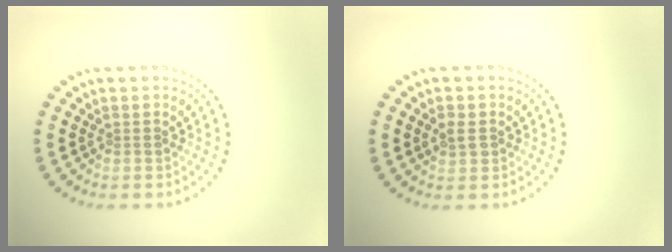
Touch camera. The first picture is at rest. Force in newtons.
{"total": 1.6, "press": 1.6, "slide": 0.3}